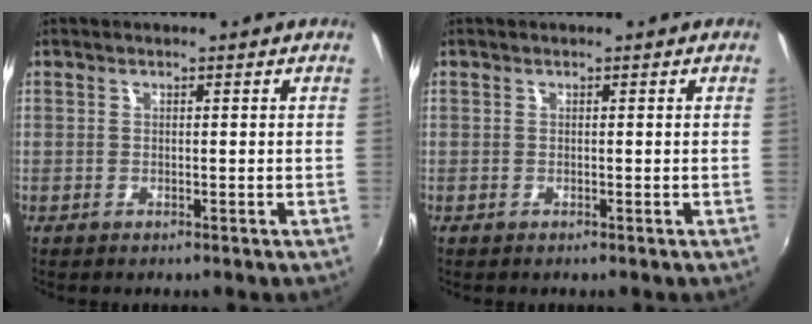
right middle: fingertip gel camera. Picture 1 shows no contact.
{"total": 0.0}